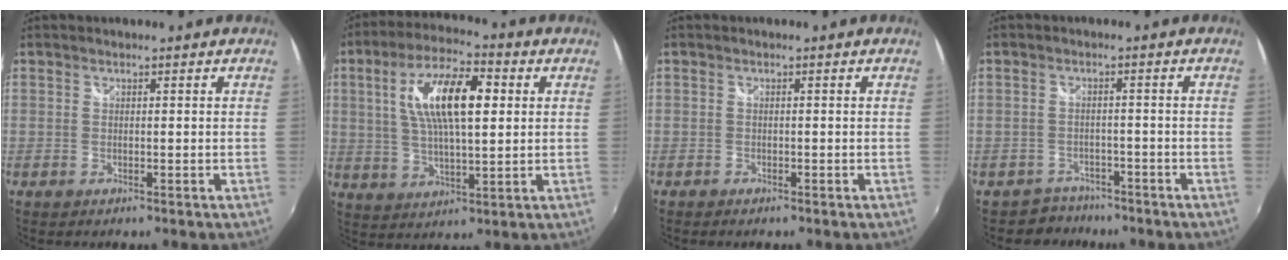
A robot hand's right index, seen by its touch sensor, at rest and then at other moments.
{"total": 14.0, "force": [3.3, 5.1, 12.7], "torque": [-0.234, 0.017, 0.057]}
{"total": 1.1, "force": [-0.9, 0.5, 0.4], "torque": [-0.011, -0.005, -0.017]}
{"total": 4.6, "force": [-3.6, 2.9, -0.5], "torque": [-0.002, 0.010, -0.059]}